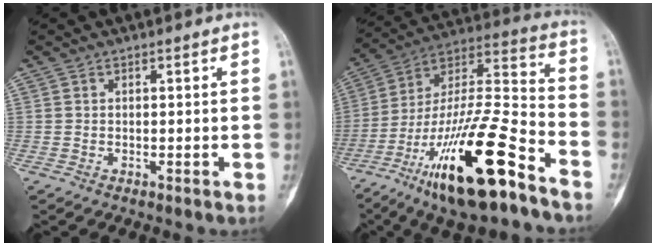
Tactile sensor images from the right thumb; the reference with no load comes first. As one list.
[{"total": 25.3, "force": [-14.2, 5.9, 20.1], "torque": [-0.377, 0.066, -0.247]}]